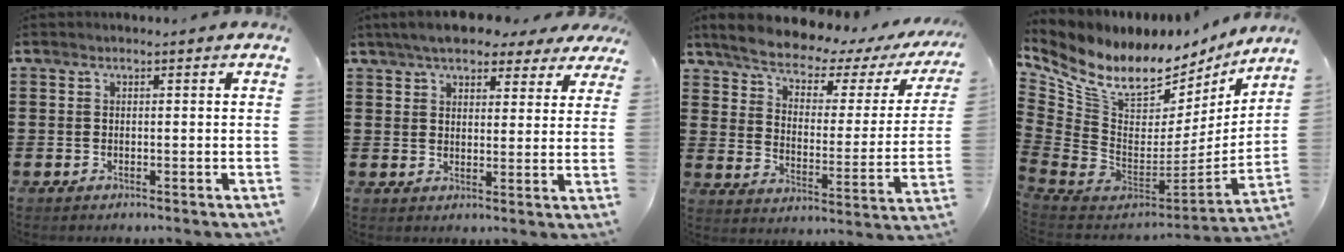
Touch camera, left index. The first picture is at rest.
{"total": 5.9, "force": [5.2, 1.8, 2.3], "torque": [-0.056, -0.006, 0.094]}
{"total": 5.6, "force": [4.8, 1.3, 2.4], "torque": [-0.076, -0.035, 0.078]}
{"total": 9.8, "force": [6.9, 5.2, 4.7], "torque": [-0.117, -0.061, 0.122]}